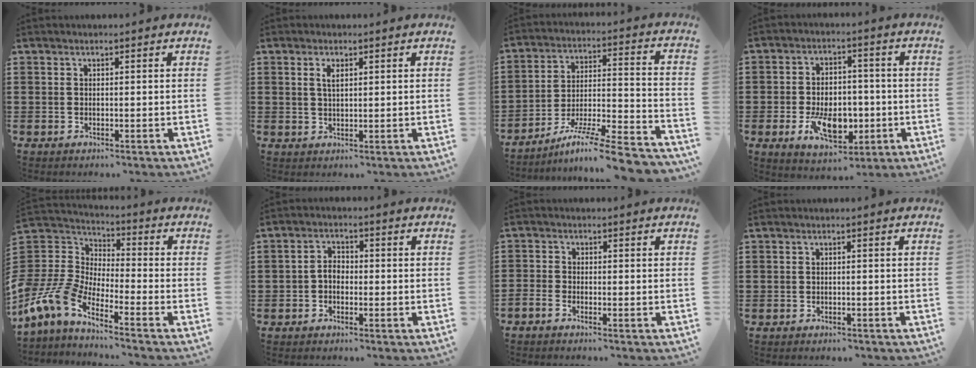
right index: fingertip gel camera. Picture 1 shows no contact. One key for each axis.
{"total": 2.0, "fx": 0.9, "fy": 0.8, "fz": 1.6, "tx": -0.034, "ty": 0.005, "tz": 0.015}
{"total": 10.0, "fx": -8.0, "fy": 0.1, "fz": 6.0, "tx": -0.097, "ty": 0.000, "tz": -0.160}
{"total": 9.6, "fx": -2.6, "fy": 6.0, "fz": 7.1, "tx": -0.128, "ty": 0.002, "tz": -0.045}
{"total": 7.8, "fx": -5.9, "fy": 3.6, "fz": 3.5, "tx": -0.123, "ty": -0.009, "tz": -0.131}
{"total": 2.3, "fx": -1.0, "fy": 1.4, "fz": 1.5, "tx": -0.038, "ty": 0.003, "tz": -0.023}
{"total": 1.2, "fx": -1.2, "fy": 0.1, "fz": 0.2, "tx": -0.007, "ty": 0.003, "tz": -0.023}
{"total": 0.6, "fx": -0.6, "fy": 0.1, "fz": 0.1, "tx": -0.004, "ty": -0.001, "tz": -0.013}